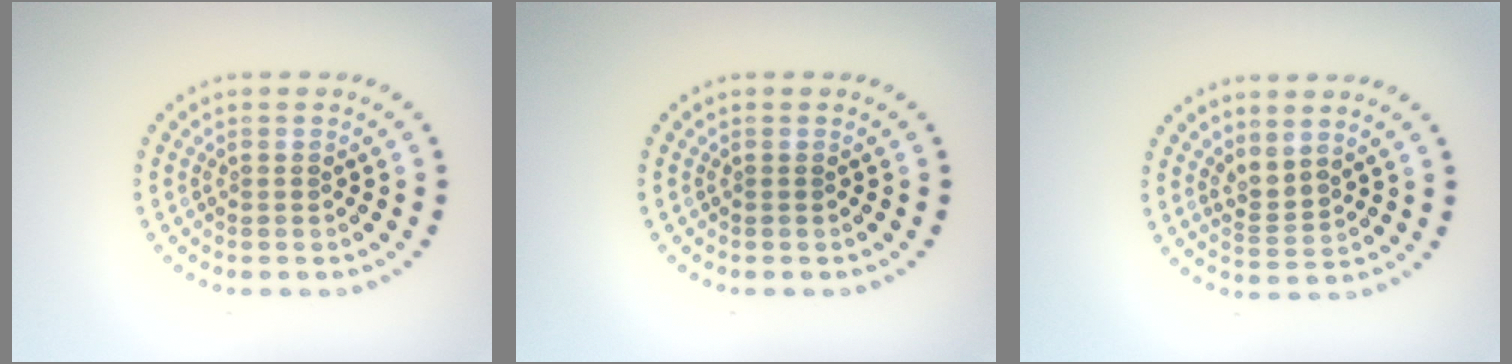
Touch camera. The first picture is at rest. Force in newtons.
{"total": 0.0}
{"total": 2.1, "press": 1.4, "slide": 1.6}